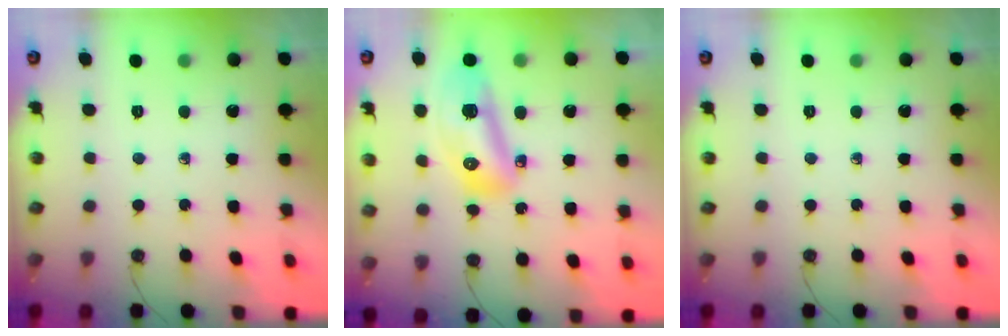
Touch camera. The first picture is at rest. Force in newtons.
{"total": 14.6, "press": 14.5, "slide": 1.7}
{"total": 0.0}